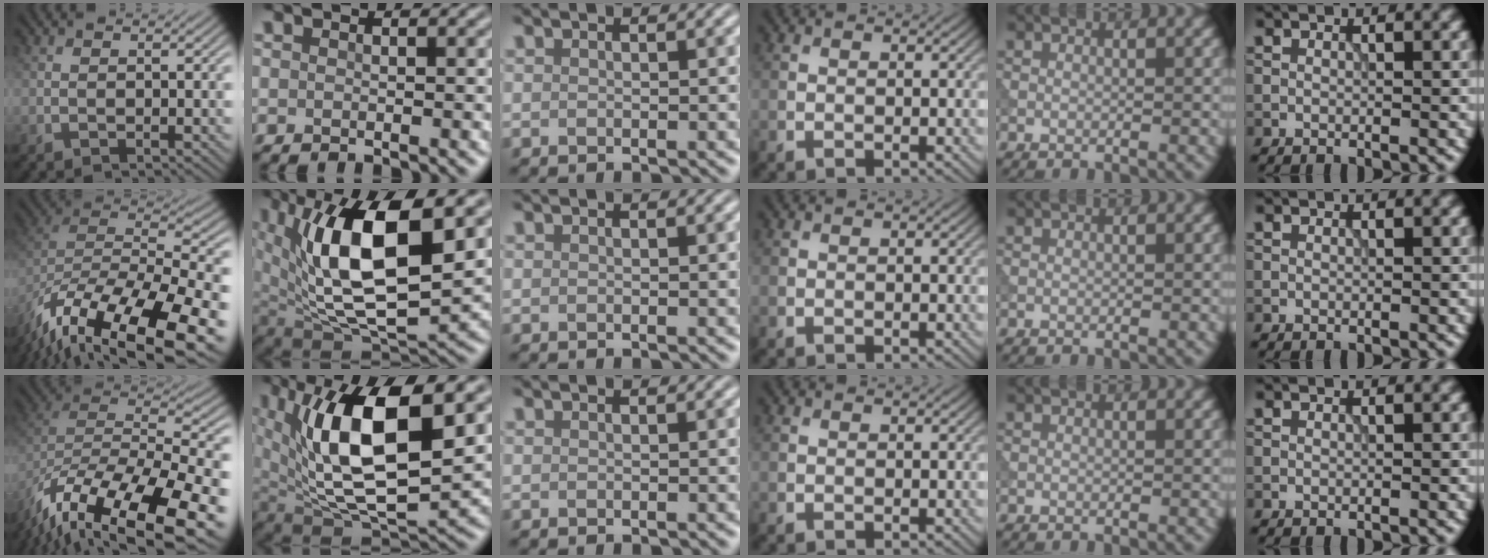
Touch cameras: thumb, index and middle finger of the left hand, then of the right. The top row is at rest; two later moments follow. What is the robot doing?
{"motion": "extract", "object": "tissue"}